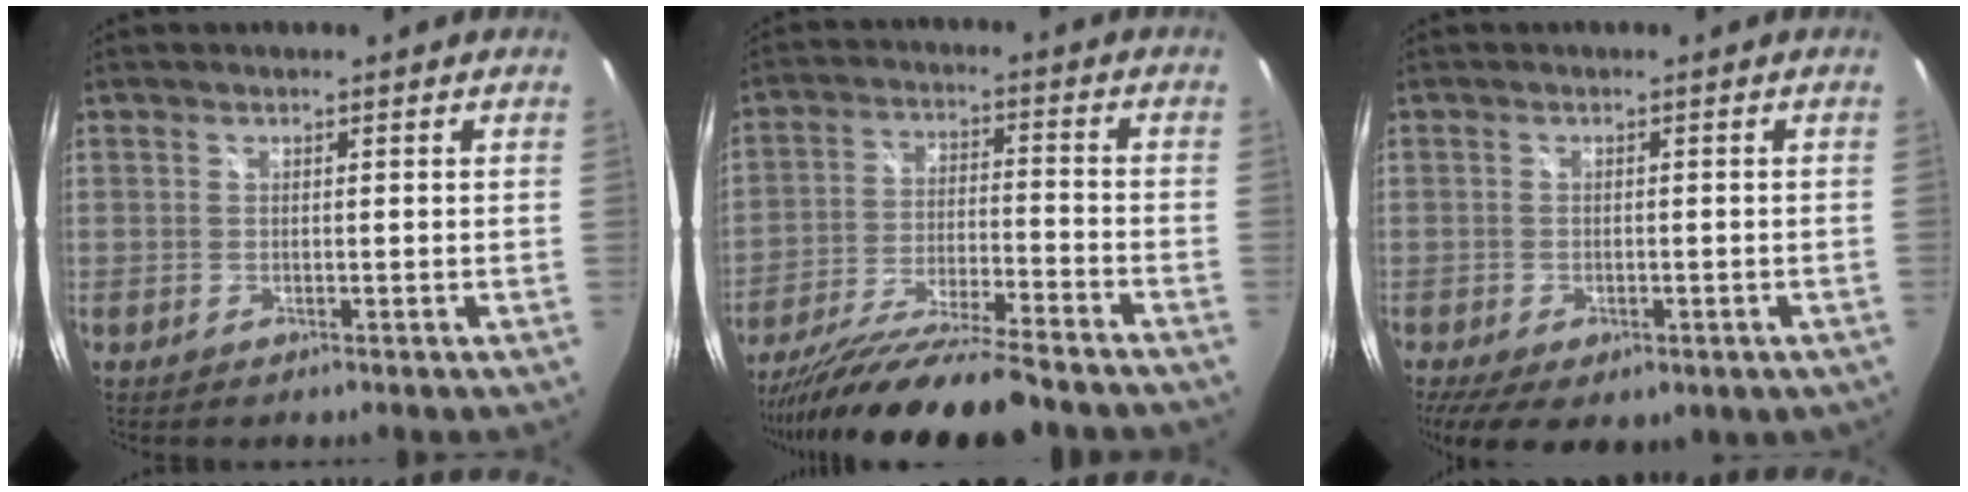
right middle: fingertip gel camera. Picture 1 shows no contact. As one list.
[{"total": 18.2, "force": [-15.7, 0.6, 9.3], "torque": [-0.183, -0.047, -0.263]}, {"total": 11.3, "force": [-6.1, 6.0, 7.4], "torque": [-0.159, -0.038, -0.080]}]